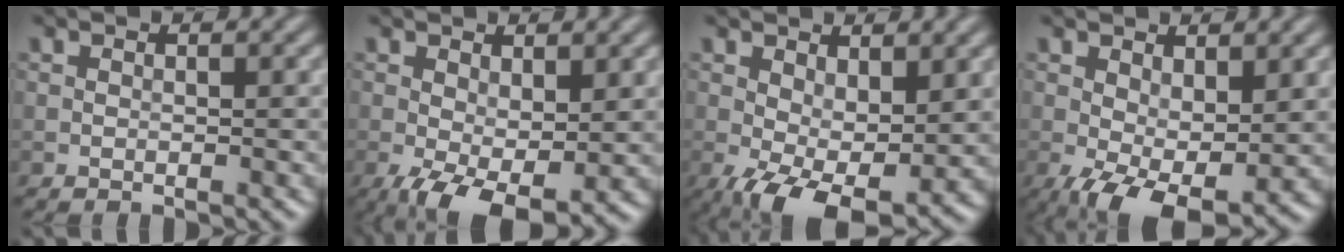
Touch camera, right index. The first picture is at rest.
{"total": 5.8, "force": [-1.6, 2.8, 4.8], "torque": [-0.096, -0.019, -0.020]}
{"total": 7.7, "force": [-1.7, 3.9, 6.4], "torque": [-0.120, -0.021, -0.015]}
{"total": 6.9, "force": [-1.5, 3.5, 5.8], "torque": [-0.111, -0.020, -0.015]}